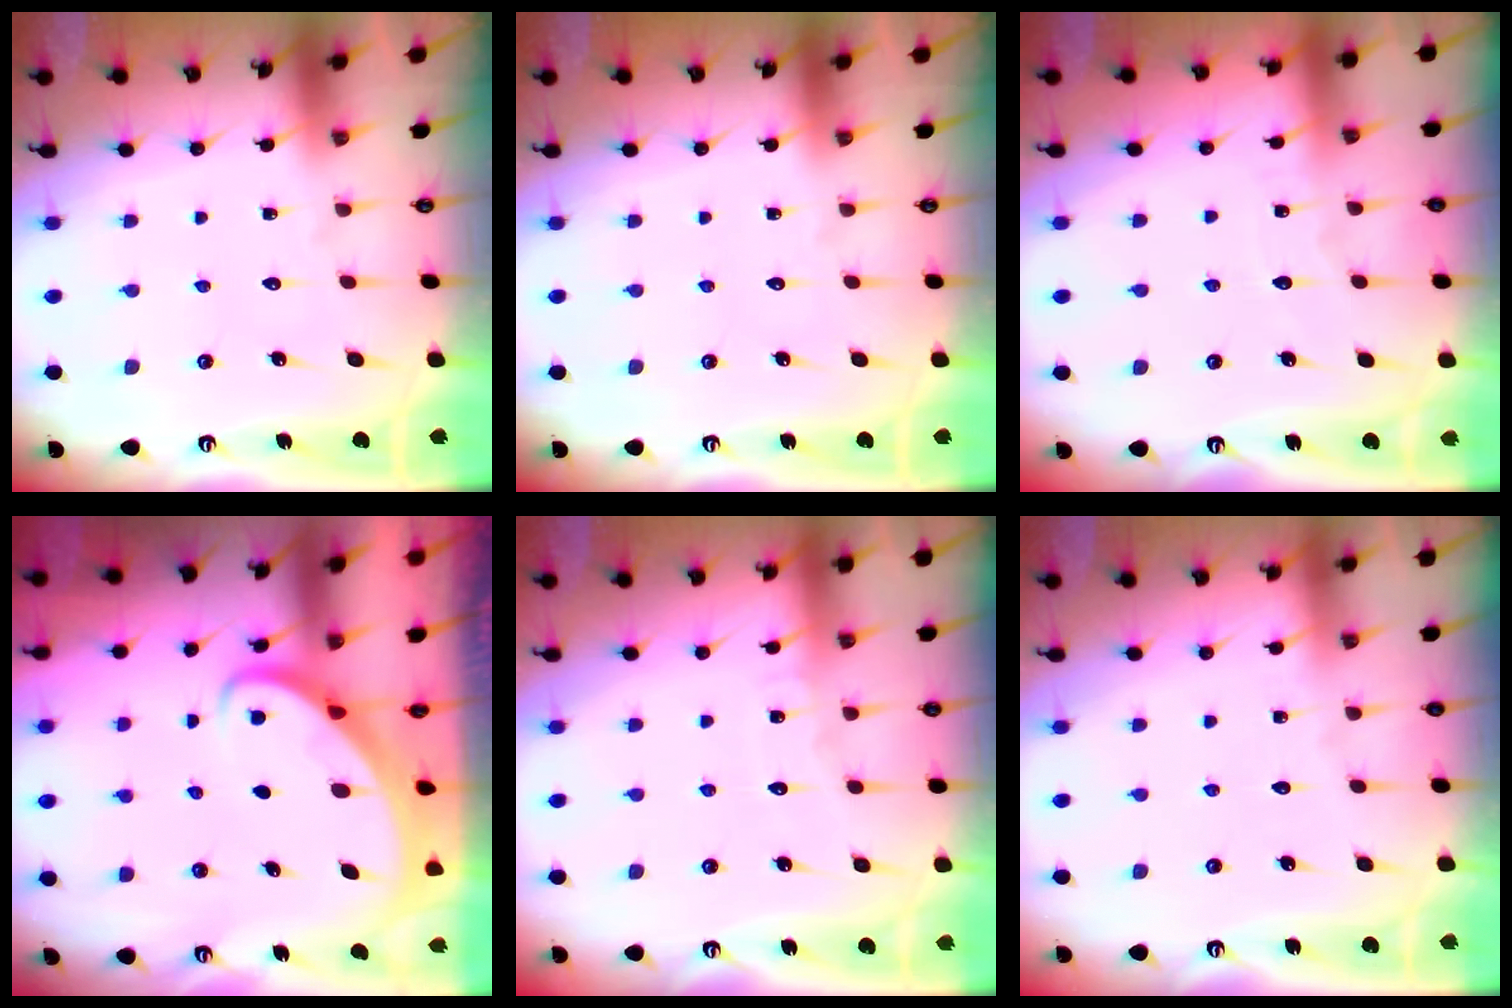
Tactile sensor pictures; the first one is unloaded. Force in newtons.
{"total": 0.0}
{"total": 3.3, "press": 3.3, "slide": 0.4}
{"total": 2.6, "press": 2.6, "slide": 0.3}
{"total": 3.5, "press": 3.4, "slide": 0.3}
{"total": 1.8, "press": 1.7, "slide": 0.2}